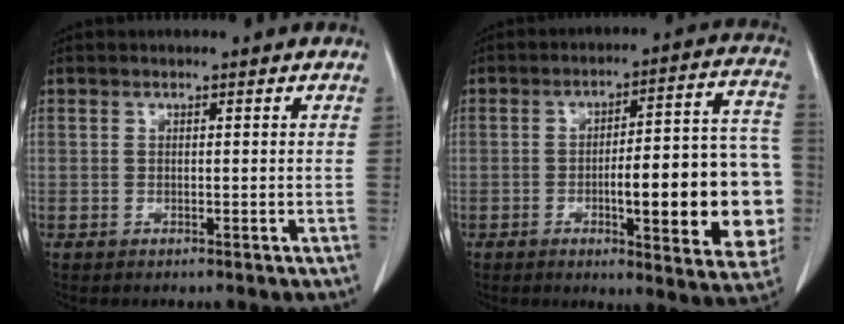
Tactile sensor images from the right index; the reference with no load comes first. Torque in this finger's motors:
{"motor_torque": [1.12, -0.05, 0.45, 0.13]}